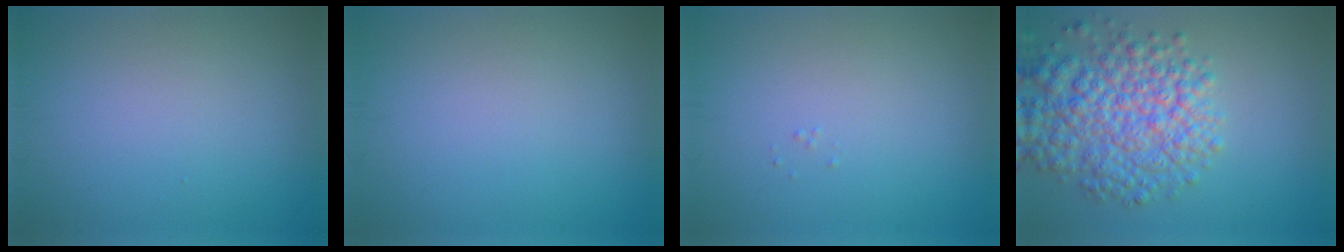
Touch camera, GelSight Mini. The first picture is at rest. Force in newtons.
{"total": 0.0}
{"total": 0.0}
{"total": 7.8, "press": 7.8, "slide": 0.3}